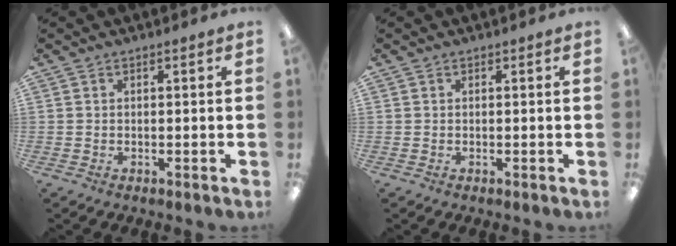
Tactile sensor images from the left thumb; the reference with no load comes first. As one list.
[{"total": 0.0}]